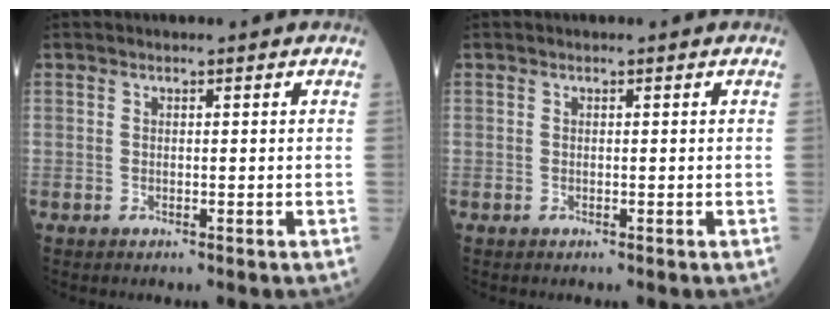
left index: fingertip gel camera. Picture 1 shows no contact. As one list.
[{"total": 0.0}]